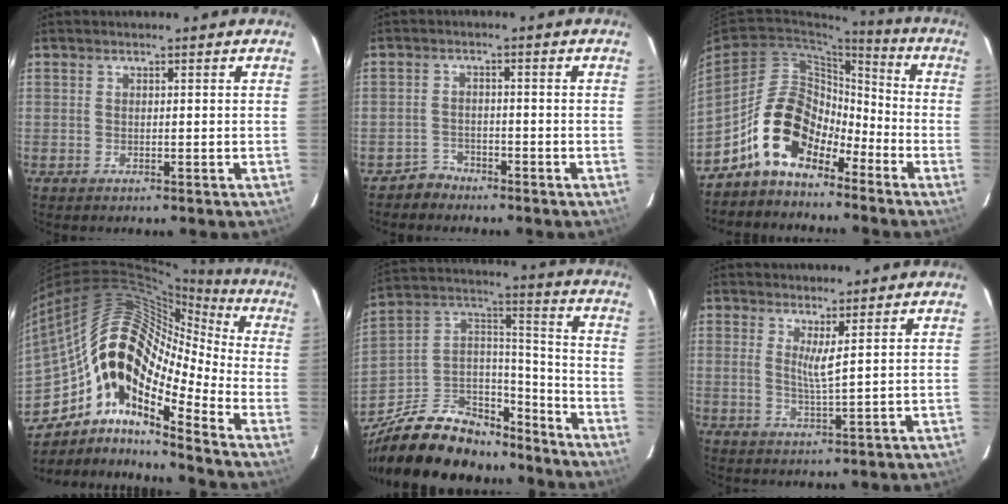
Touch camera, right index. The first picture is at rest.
{"total": 3.1, "force": [-2.5, 1.9, -0.4], "torque": [0.003, 0.013, -0.045]}
{"total": 13.1, "force": [-8.7, 7.3, 6.5], "torque": [-0.115, 0.033, -0.148]}
{"total": 19.0, "force": [-6.4, 10.0, 14.8], "torque": [-0.234, -0.006, -0.135]}
{"total": 25.2, "force": [-18.0, 12.9, 12.1], "torque": [-0.267, 0.053, -0.273]}
{"total": 3.1, "force": [1.6, -0.5, 2.6], "torque": [-0.048, -0.012, 0.026]}